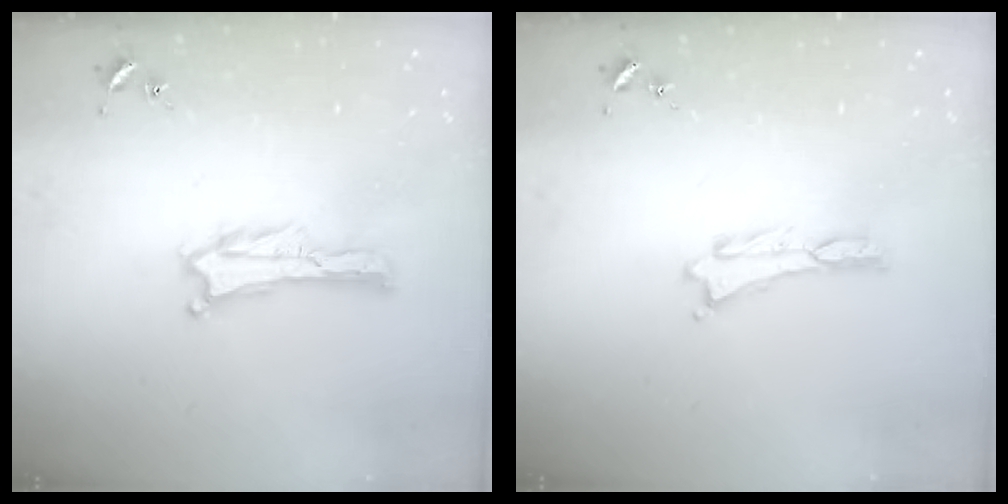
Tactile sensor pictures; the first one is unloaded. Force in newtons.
{"total": 0.0}